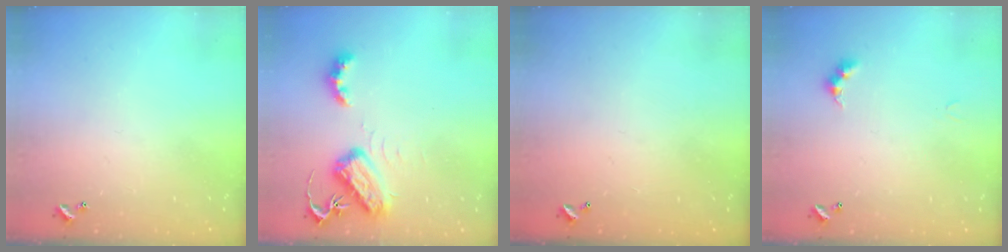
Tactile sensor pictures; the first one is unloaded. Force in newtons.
{"total": 6.7, "press": 6.7, "slide": 0.5}
{"total": 2.8, "press": 2.8, "slide": 0.1}
{"total": 2.8, "press": 2.8, "slide": 0.5}